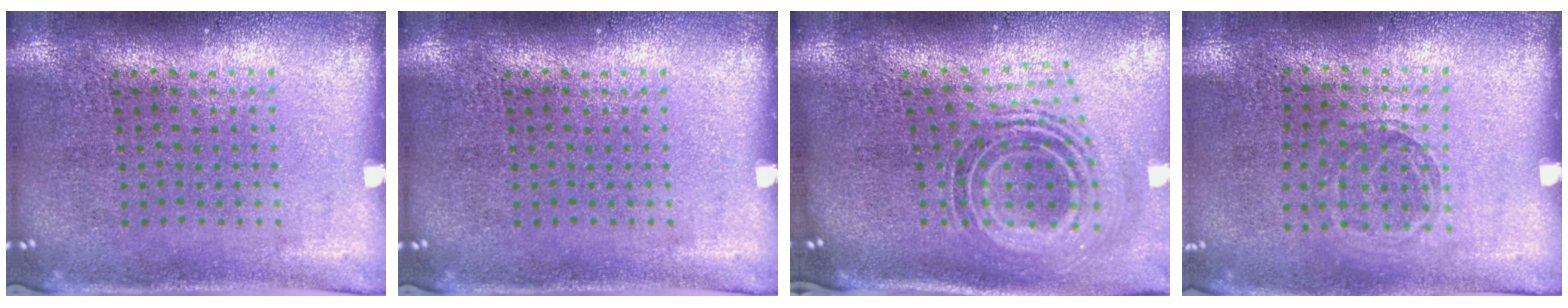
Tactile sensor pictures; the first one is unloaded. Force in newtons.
{"total": 0.0}
{"total": 1.5, "press": 1.2, "slide": 0.9}
{"total": 0.9, "press": 0.8, "slide": 0.2}